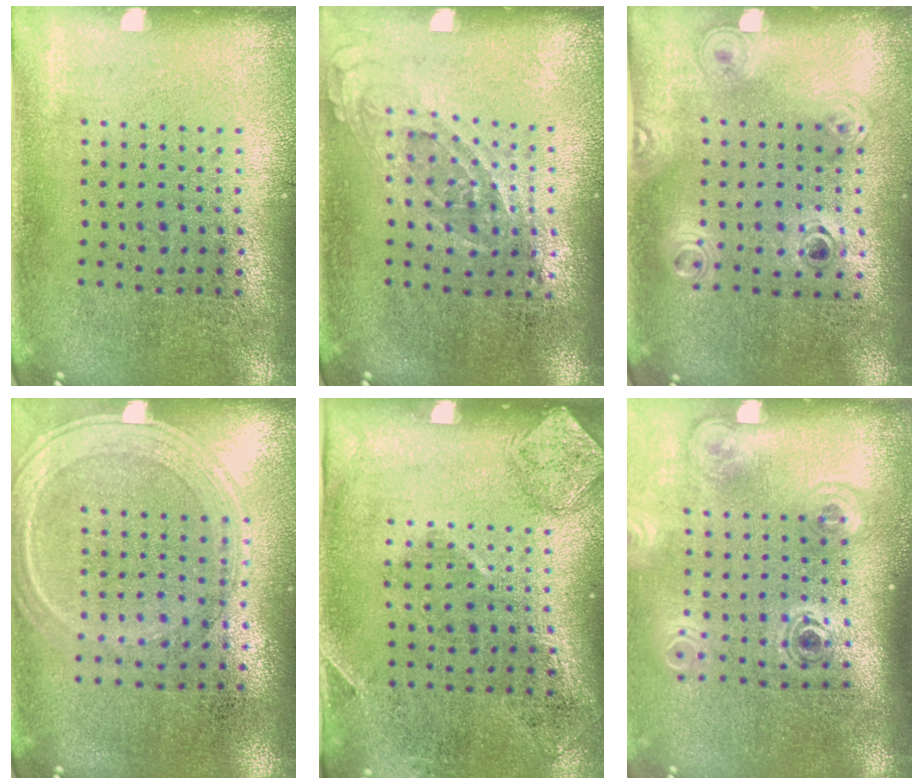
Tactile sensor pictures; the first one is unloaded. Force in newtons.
{"total": 0.8, "press": 0.8, "slide": 0.3}
{"total": 1.2, "press": 1.1, "slide": 0.5}
{"total": 0.7, "press": 0.7, "slide": 0.2}
{"total": 1.8, "press": 1.1, "slide": 1.4}
{"total": 1.8, "press": 1.2, "slide": 1.4}